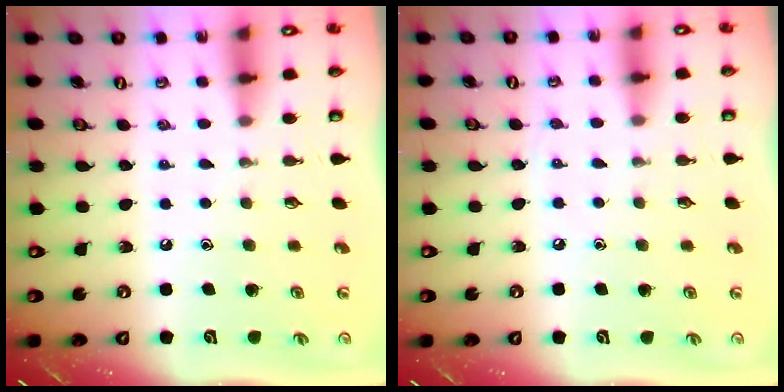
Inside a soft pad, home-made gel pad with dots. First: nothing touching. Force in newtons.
{"total": 3.0, "press": 3.0, "slide": 0.4}